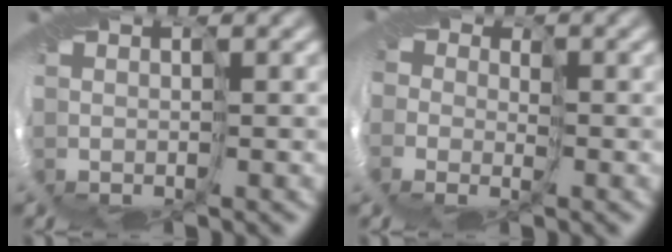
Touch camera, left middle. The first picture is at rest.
{"total": 2.8, "force": [-0.6, 2.7, 0.4], "torque": [0.010, -0.006, -0.034]}